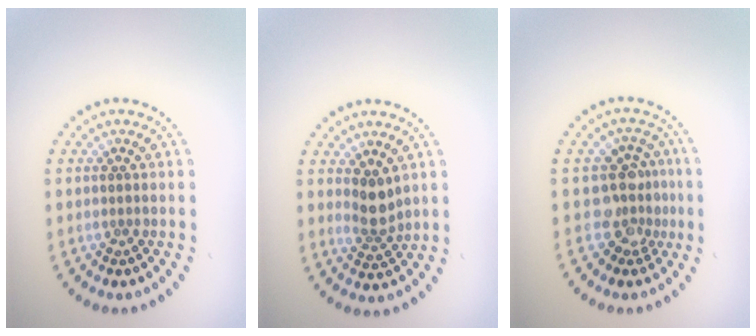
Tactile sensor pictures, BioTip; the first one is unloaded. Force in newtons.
{"total": 2.5, "press": 2.0, "slide": 1.5}
{"total": 3.4, "press": 2.6, "slide": 2.2}